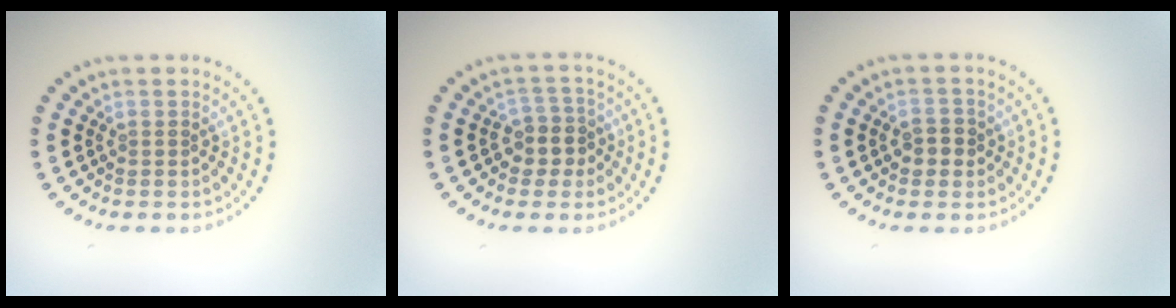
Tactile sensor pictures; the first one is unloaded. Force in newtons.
{"total": 2.7, "press": 2.3, "slide": 1.4}
{"total": 1.9, "press": 1.8, "slide": 0.3}